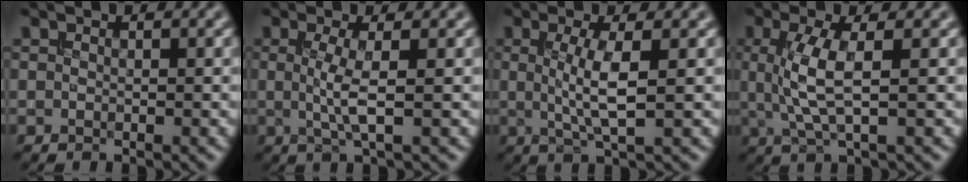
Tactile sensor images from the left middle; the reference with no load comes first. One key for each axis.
{"total": 2.7, "fx": -0.1, "fy": 0.3, "fz": 2.6, "tx": -0.056, "ty": -0.003, "tz": -0.002}
{"total": 3.6, "fx": 0.2, "fy": 0.6, "fz": 3.6, "tx": -0.071, "ty": -0.004, "tz": 0.006}
{"total": 4.0, "fx": 0.4, "fy": 0.9, "fz": 3.9, "tx": -0.089, "ty": 0.000, "tz": 0.013}